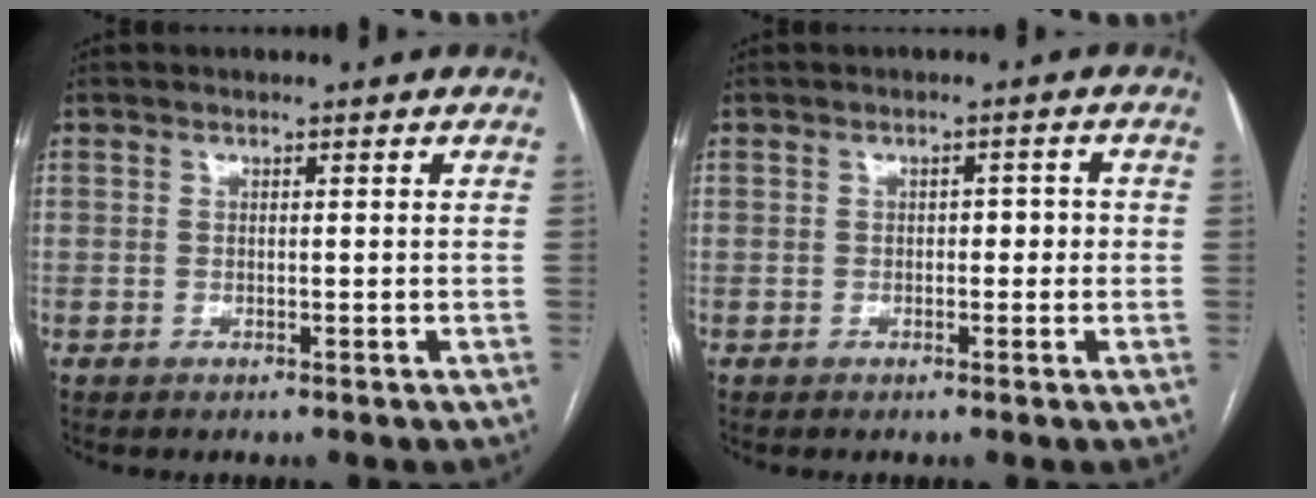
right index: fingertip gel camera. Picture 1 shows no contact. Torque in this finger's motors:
{"motor_torque": [0.18, -0.04, 0.20, 0.02]}